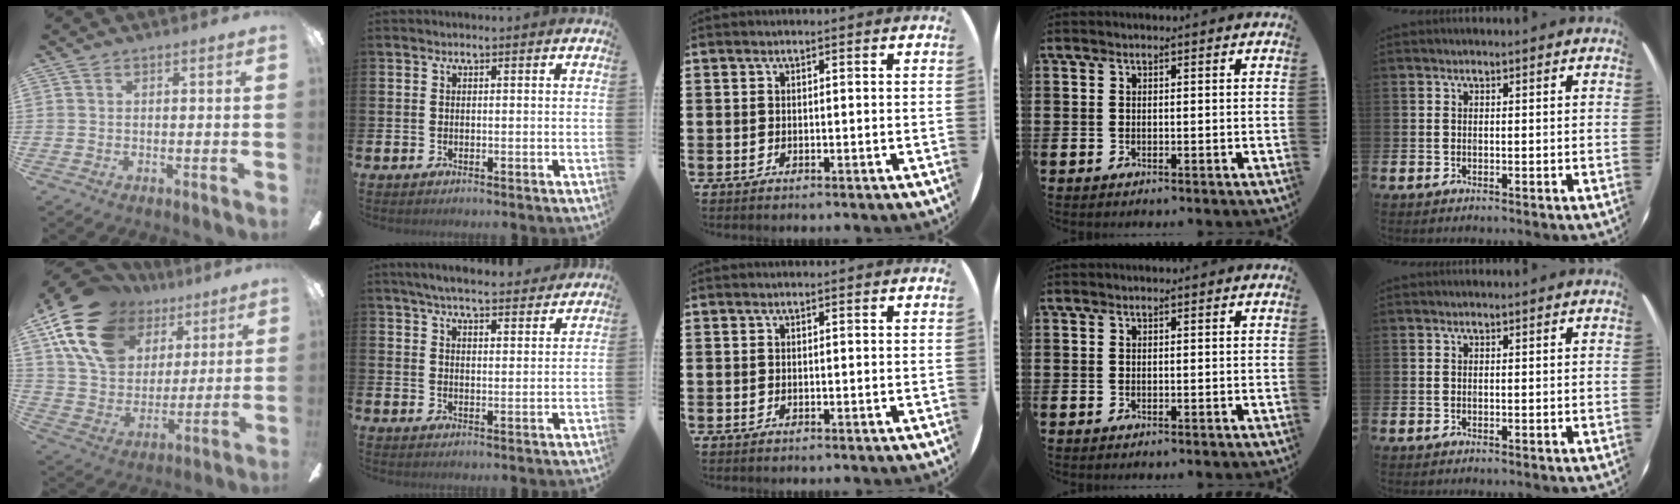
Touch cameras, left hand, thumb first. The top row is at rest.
{"thumb": {"total": 20.4, "force": [11.0, 13.7, 10.5], "torque": [-0.206, -0.037, 0.205]}, "index": {"total": 5.6, "force": [5.4, 0.7, 1.3], "torque": [-0.031, -0.028, 0.094]}}